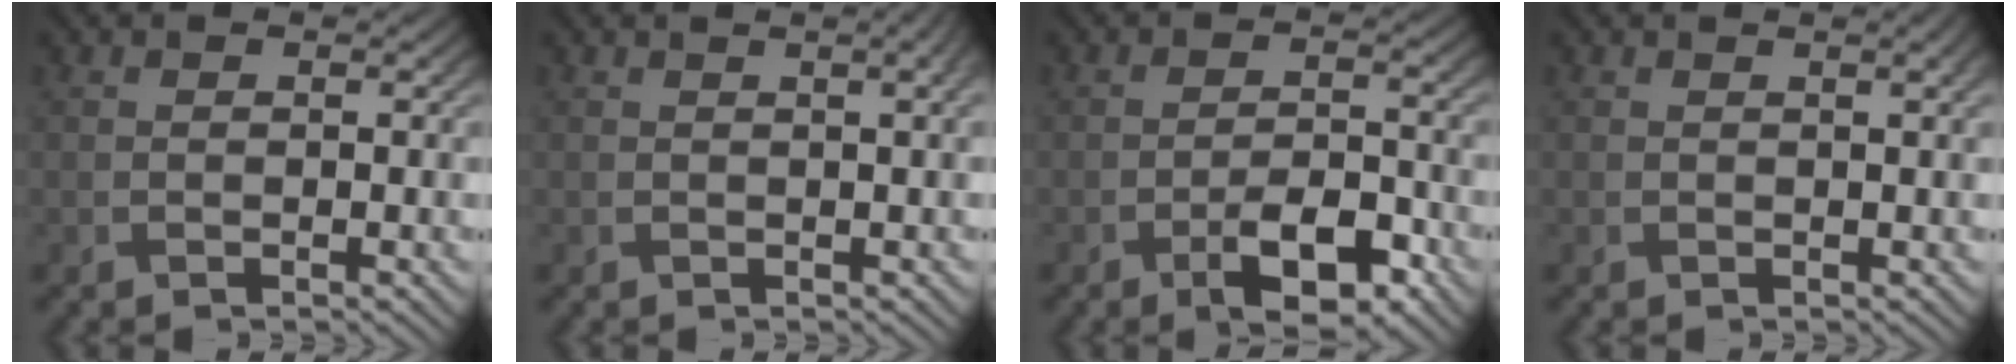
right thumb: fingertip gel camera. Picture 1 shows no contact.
{"total": 2.7, "force": [1.0, 0.7, 2.4], "torque": [-0.027, 0.010, 0.002]}
{"total": 6.5, "force": [-3.5, 2.5, 4.8], "torque": [-0.078, 0.005, -0.059]}
{"total": 1.7, "force": [0.7, 0.3, 1.5], "torque": [-0.021, 0.004, 0.006]}